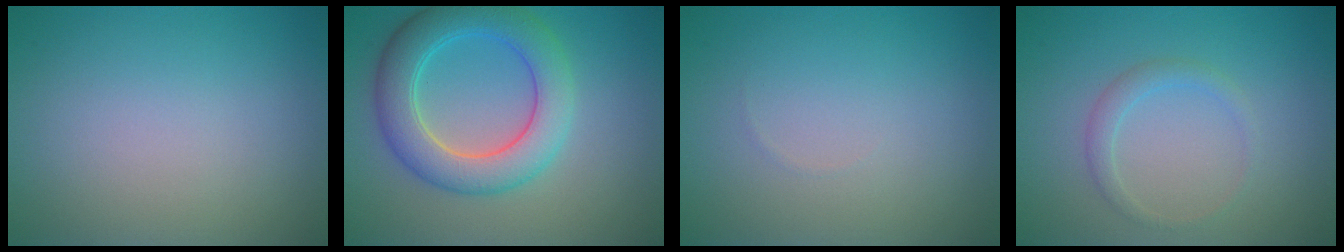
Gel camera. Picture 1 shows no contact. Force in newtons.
{"total": 6.4, "press": 6.4, "slide": 0.5}
{"total": 0.0}
{"total": 1.5, "press": 1.5, "slide": 0.1}